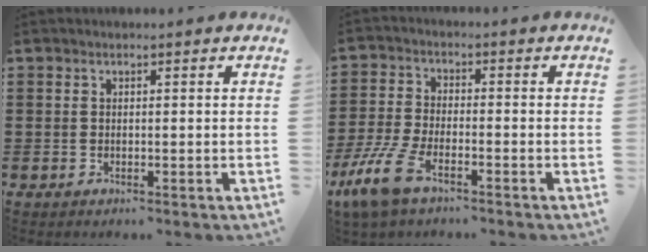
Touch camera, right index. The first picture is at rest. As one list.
[{"total": 7.6, "force": [-4.9, 2.0, 5.5], "torque": [-0.142, -0.016, -0.097]}]